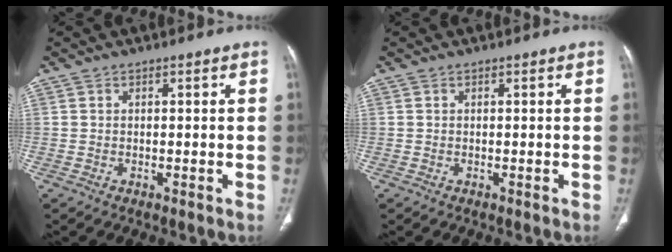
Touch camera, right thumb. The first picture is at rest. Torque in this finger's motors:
{"motor_torque": [0.06, 0.06, -0.06, -0.07, 0.00]}